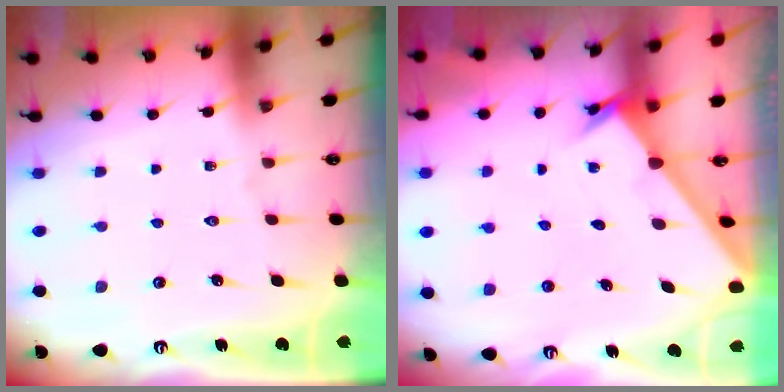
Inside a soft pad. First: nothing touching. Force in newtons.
{"total": 2.2, "press": 2.2, "slide": 0.1}